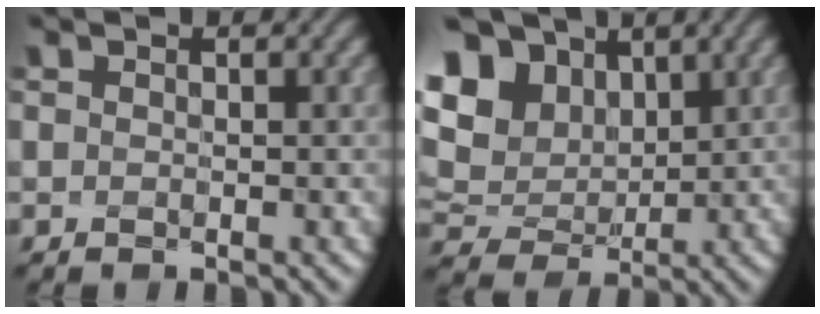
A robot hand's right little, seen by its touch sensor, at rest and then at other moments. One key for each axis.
{"total": 10.7, "fx": 4.8, "fy": 8.0, "fz": 5.3, "tx": -0.131, "ty": 0.023, "tz": 0.089}